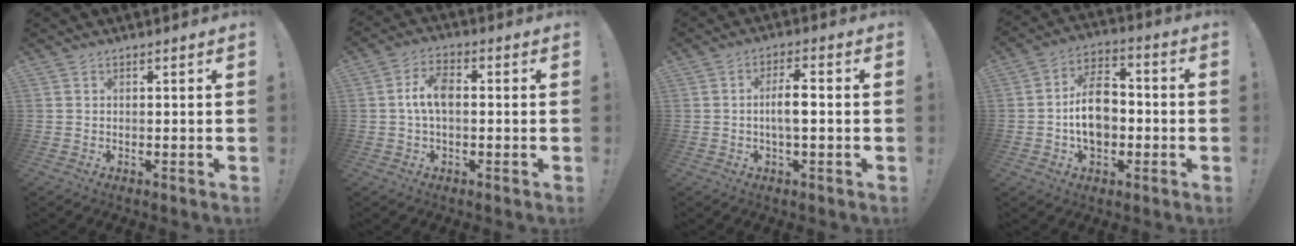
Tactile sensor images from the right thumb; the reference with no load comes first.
{"total": 7.4, "force": [-0.1, 3.9, 6.3], "torque": [-0.131, 0.016, 0.001]}
{"total": 5.4, "force": [-0.7, 1.6, 5.0], "torque": [-0.095, 0.005, -0.016]}
{"total": 12.9, "force": [-1.6, 9.2, 9.0], "torque": [-0.147, 0.014, -0.029]}